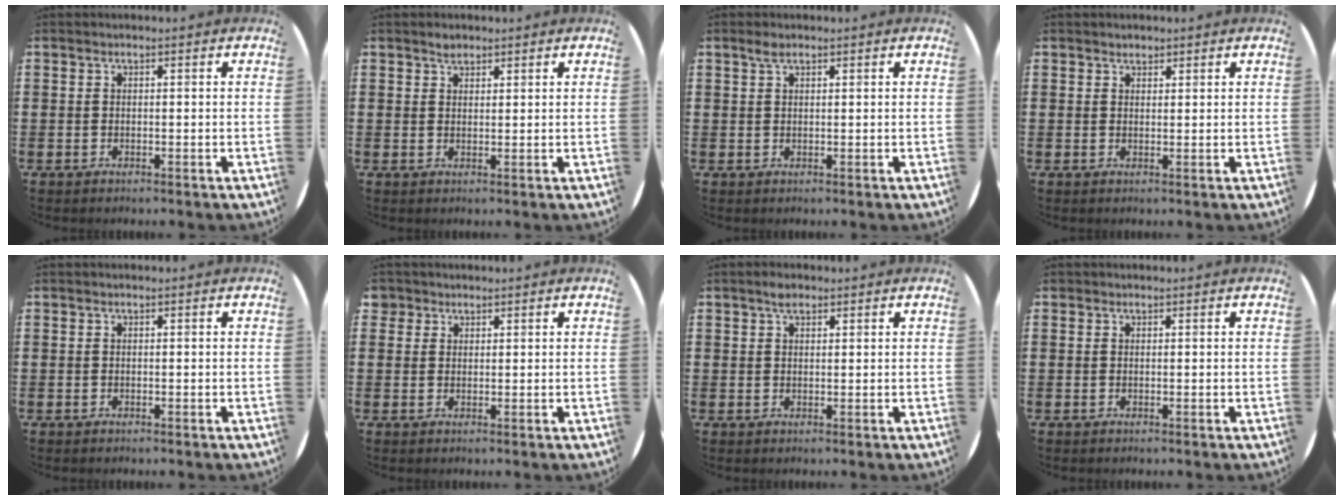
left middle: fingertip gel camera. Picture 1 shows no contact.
{"total": 1.4, "force": [1.3, 0.6, 0.3], "torque": [0.002, 0.000, 0.022]}
{"total": 1.3, "force": [0.9, 0.5, 0.9], "torque": [-0.019, 0.004, 0.015]}
{"total": 1.1, "force": [1.1, 0.4, 0.0], "torque": [0.006, -0.001, 0.019]}
{"total": 0.0}
{"total": 1.8, "force": [1.4, 1.1, 0.0], "torque": [0.004, 0.002, 0.027]}
{"total": 1.7, "force": [1.3, 0.7, 0.8], "torque": [-0.010, 0.002, 0.022]}
{"total": 0.0}